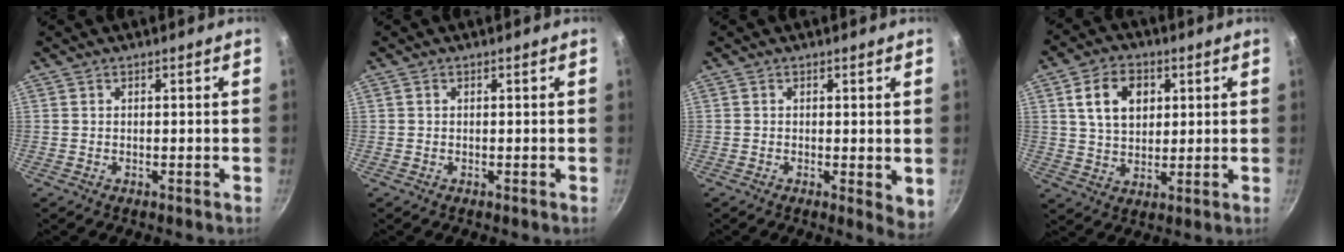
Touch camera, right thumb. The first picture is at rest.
{"total": 0.0}
{"total": 4.0, "force": [0.1, 1.7, 3.6], "torque": [-0.043, -0.011, 0.000]}
{"total": 10.1, "force": [3.0, 7.1, 6.5], "torque": [-0.093, -0.002, 0.050]}